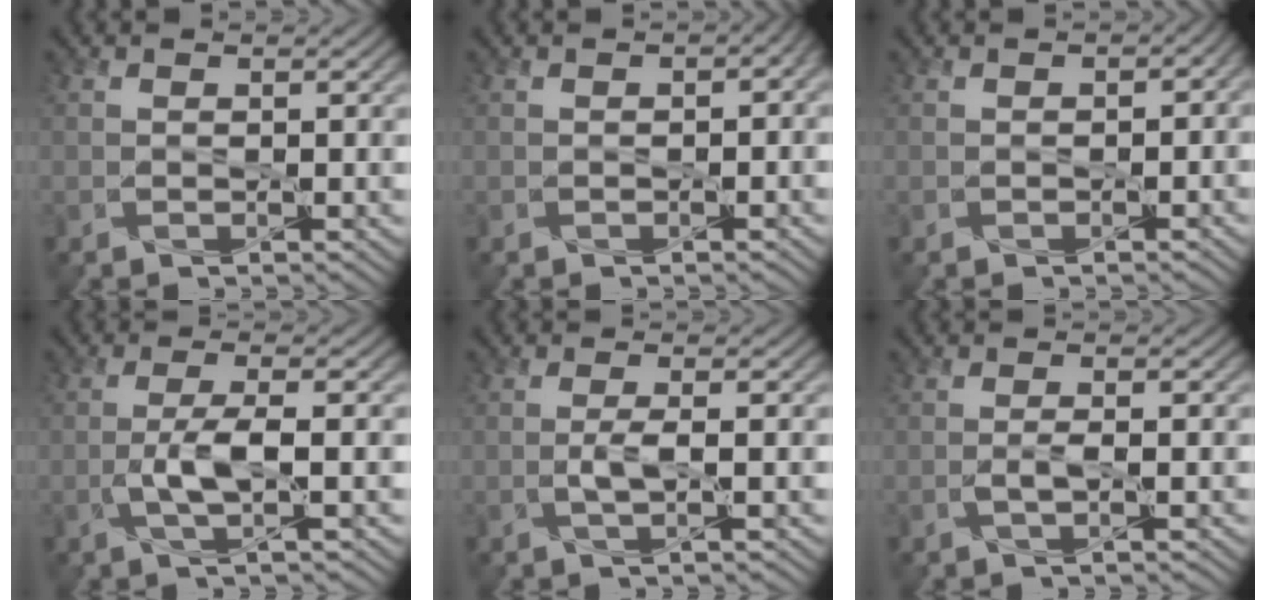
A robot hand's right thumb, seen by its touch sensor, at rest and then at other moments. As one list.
[{"total": 1.7, "force": [-0.3, 1.2, 1.2], "torque": [-0.016, -0.008, 0.000]}, {"total": 1.5, "force": [-0.5, 1.1, 0.8], "torque": [-0.012, -0.010, -0.005]}, {"total": 3.7, "force": [-0.9, 0.7, 3.5], "torque": [-0.077, 0.007, -0.024]}, {"total": 2.0, "force": [-0.3, 0.3, 2.0], "torque": [-0.042, 0.004, -0.010]}, {"total": 1.5, "force": [-0.4, 0.2, 1.4], "torque": [-0.029, 0.003, -0.010]}]